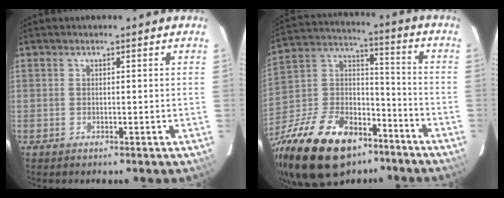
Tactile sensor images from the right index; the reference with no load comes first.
{"total": 28.4, "force": [-18.5, 15.3, 15.2], "torque": [-0.333, 0.013, -0.291]}